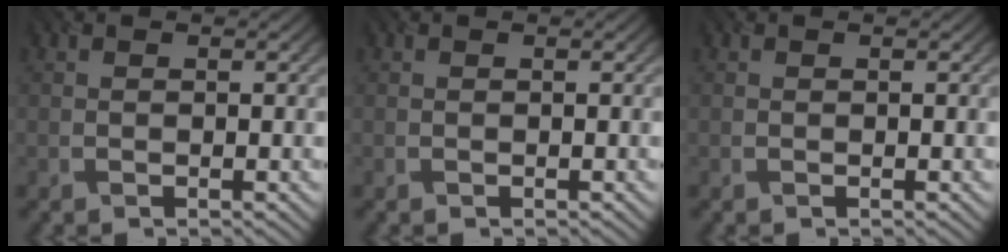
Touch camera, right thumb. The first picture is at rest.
{"total": 0.0}
{"total": 0.0}